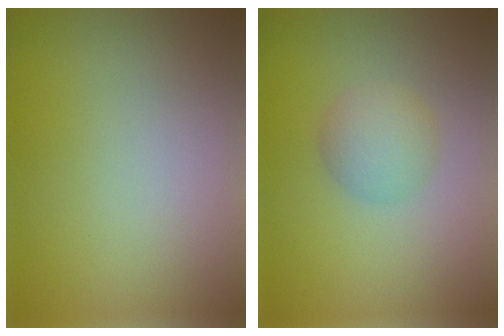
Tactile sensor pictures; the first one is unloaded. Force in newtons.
{"total": 2.6, "press": 2.6, "slide": 0.1}